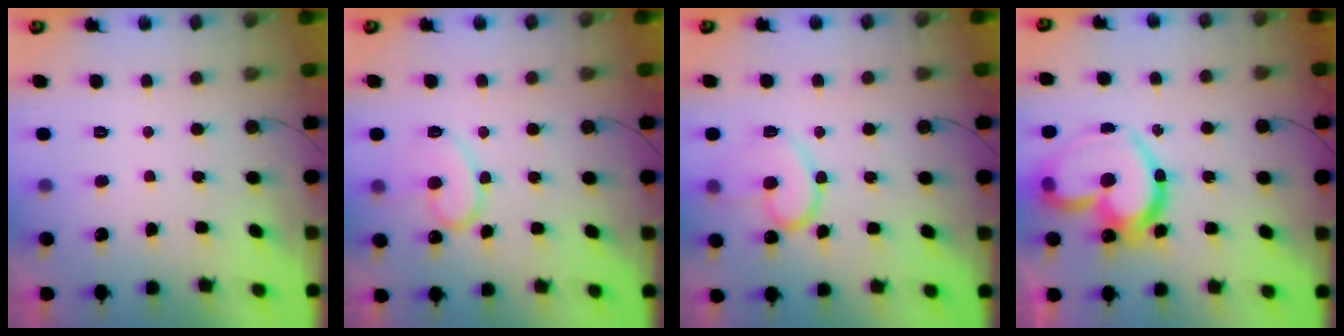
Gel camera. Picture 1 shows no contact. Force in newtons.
{"total": 13.1, "press": 13.0, "slide": 1.1}
{"total": 14.1, "press": 14.0, "slide": 1.3}
{"total": 23.6, "press": 23.5, "slide": 2.0}